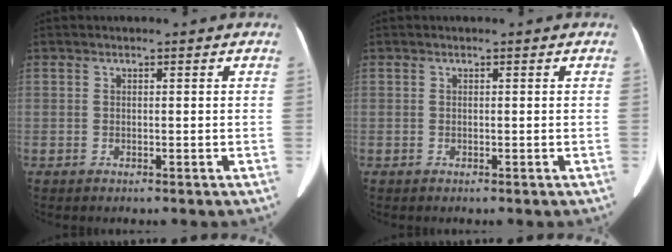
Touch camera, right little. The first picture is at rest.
{"total": 0.0}